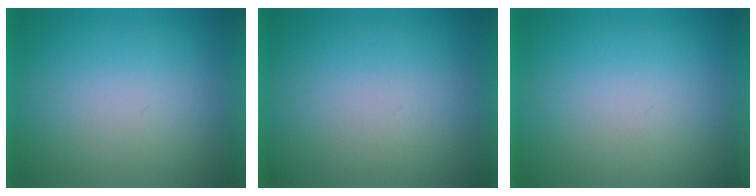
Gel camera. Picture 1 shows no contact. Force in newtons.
{"total": 1.0}
{"total": 1.1}